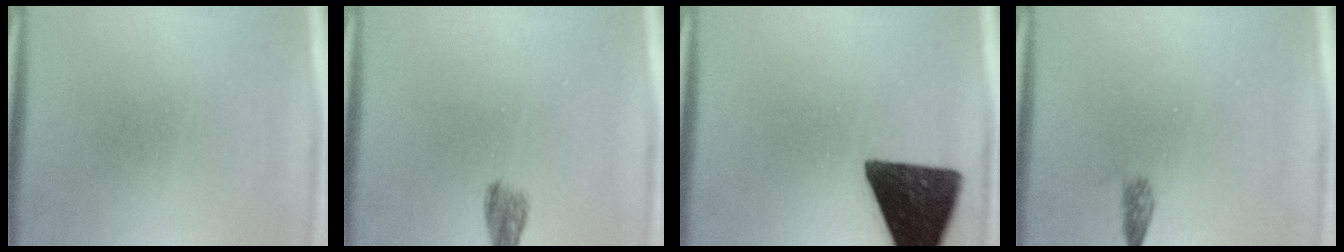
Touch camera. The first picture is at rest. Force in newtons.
{"total": 2.4}
{"total": 15.0}
{"total": 1.3}